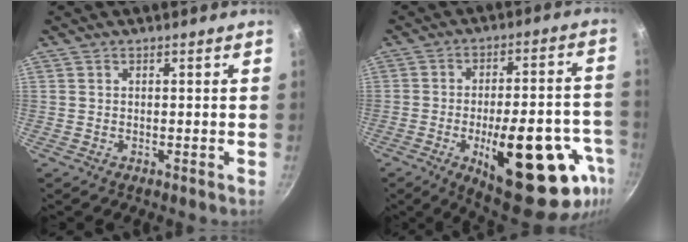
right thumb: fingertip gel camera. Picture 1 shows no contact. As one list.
[{"total": 26.3, "force": [-10.0, 10.4, 22.0], "torque": [-0.247, 0.024, -0.125]}]